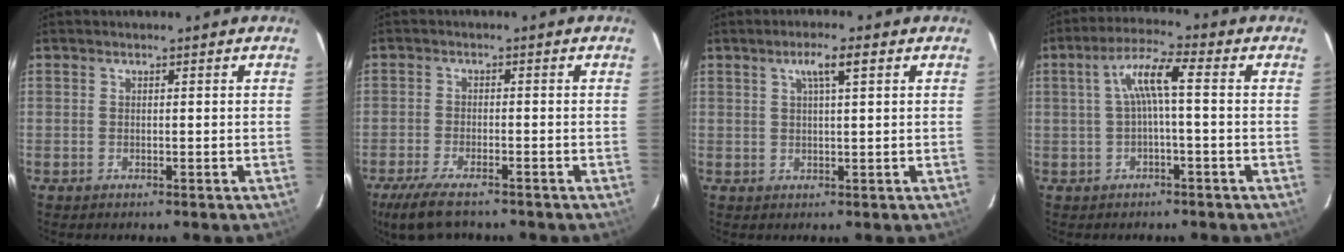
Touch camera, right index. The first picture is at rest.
{"total": 8.3, "force": [-6.5, 2.3, 4.6], "torque": [-0.118, -0.024, -0.120]}
{"total": 3.7, "force": [1.7, 0.4, 3.2], "torque": [-0.059, 0.008, 0.030]}
{"total": 5.9, "force": [-0.2, 0.5, 5.9], "torque": [-0.122, 0.014, 0.001]}